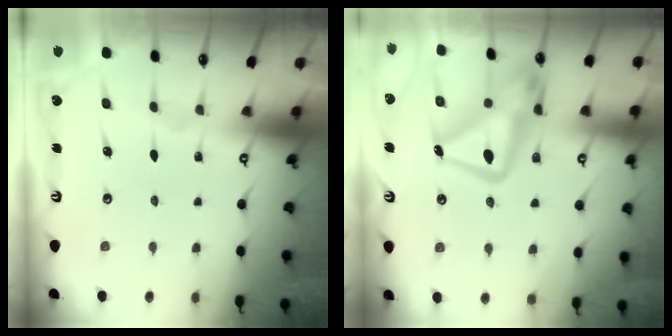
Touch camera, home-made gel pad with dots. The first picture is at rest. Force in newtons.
{"total": 17.6, "press": 17.5, "slide": 1.7}